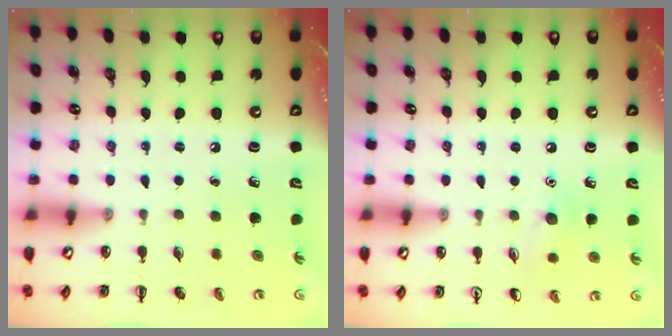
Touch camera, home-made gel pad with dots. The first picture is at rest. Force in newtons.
{"total": 7.1, "press": 6.9, "slide": 1.7}